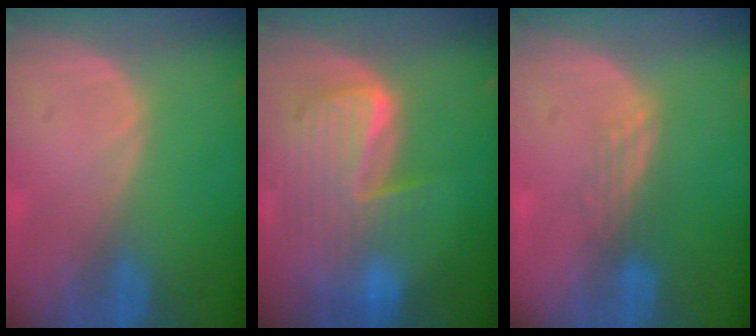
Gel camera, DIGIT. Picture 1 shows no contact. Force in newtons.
{"total": 9.9, "press": 8.5, "slide": 5.1}
{"total": 3.0, "press": 2.5, "slide": 1.7}